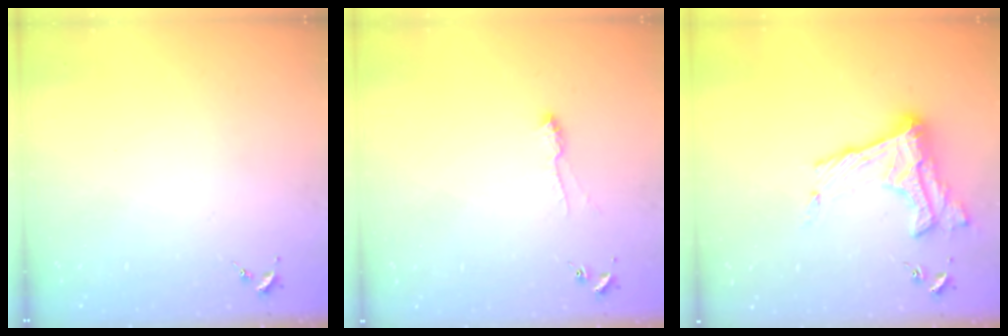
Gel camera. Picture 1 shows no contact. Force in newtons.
{"total": 5.7, "press": 5.7, "slide": 0.8}
{"total": 18.2, "press": 18.1, "slide": 1.3}